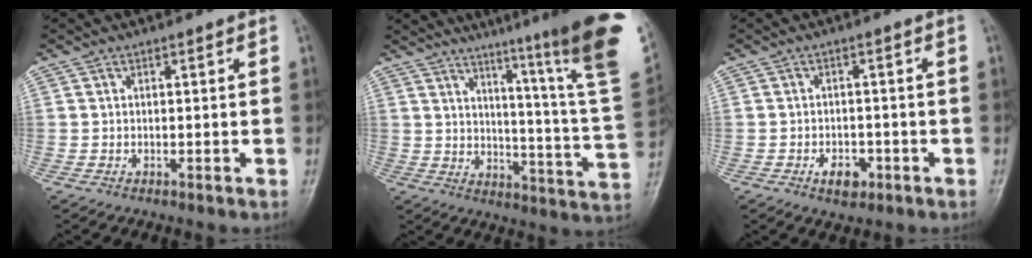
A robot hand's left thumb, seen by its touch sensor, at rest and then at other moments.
{"total": 25.5, "force": [16.5, 0.7, 19.5], "torque": [-0.242, -0.109, 0.218]}
{"total": 4.0, "force": [-1.8, 2.6, 2.5], "torque": [-0.027, 0.009, -0.025]}